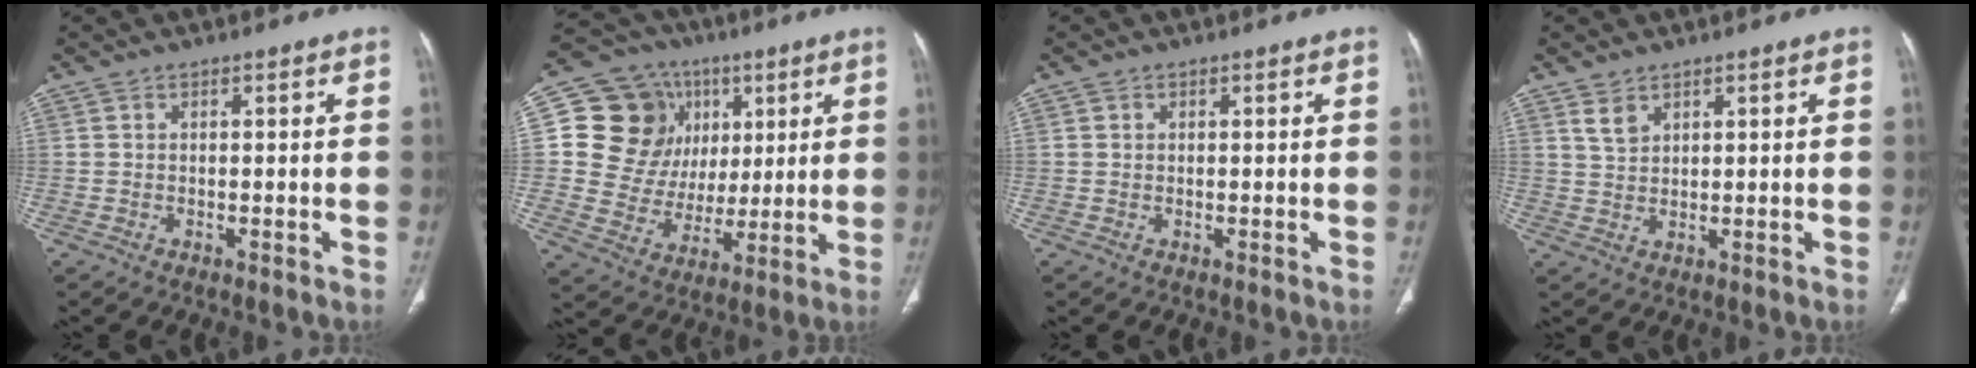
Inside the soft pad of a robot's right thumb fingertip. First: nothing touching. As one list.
[{"total": 17.9, "force": [5.1, 15.7, 6.9], "torque": [-0.068, 0.015, 0.105]}, {"total": 0.7, "force": [0.3, 0.6, 0.1], "torque": [0.004, -0.001, 0.005]}, {"total": 2.9, "force": [2.0, 1.6, 1.3], "torque": [-0.021, -0.010, 0.048]}]